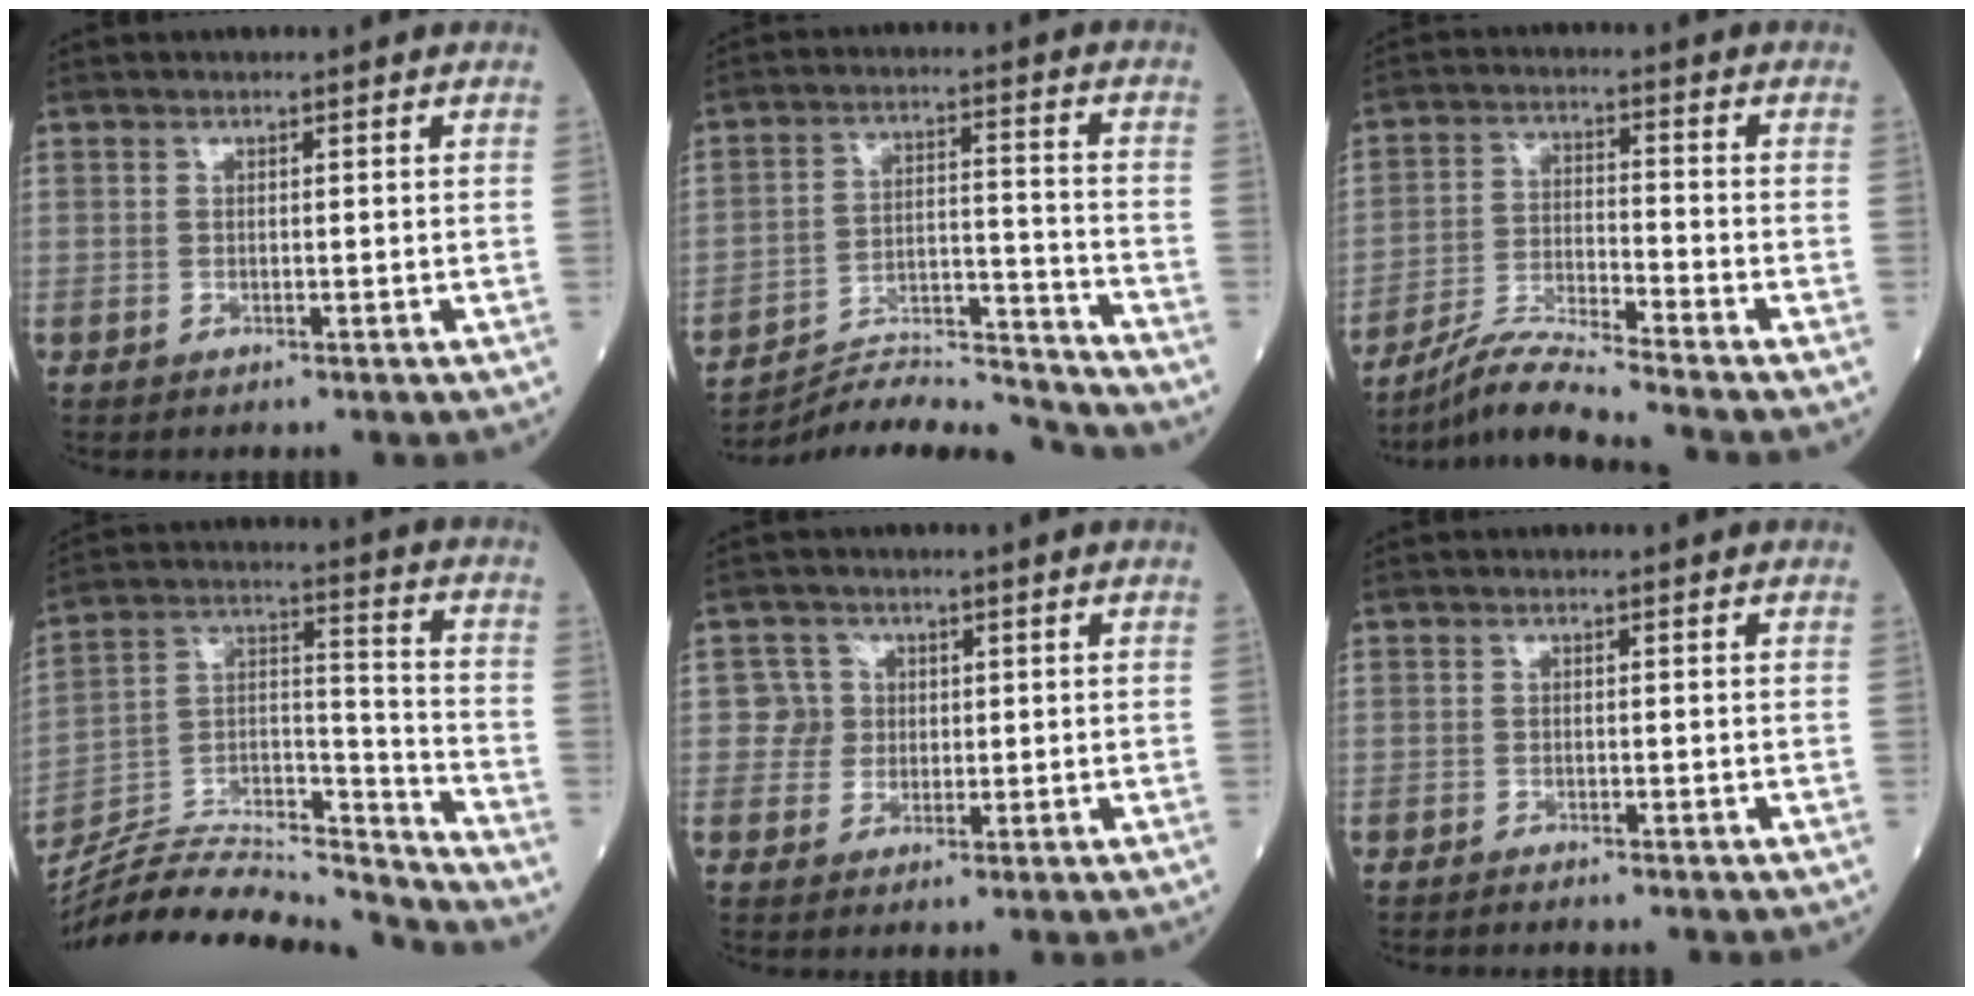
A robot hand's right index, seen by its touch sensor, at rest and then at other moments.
{"total": 14.1, "force": [-14.0, -1.4, 1.0], "torque": [-0.024, 0.024, -0.232]}
{"total": 8.2, "force": [-7.5, -1.9, 2.8], "torque": [-0.062, -0.017, -0.140]}
{"total": 22.1, "force": [-21.2, 1.4, 6.1], "torque": [-0.129, 0.027, -0.353]}
{"total": 3.2, "force": [0.5, 3.2, 0.0], "torque": [0.012, 0.006, 0.006]}
{"total": 1.6, "force": [-1.5, -0.1, 0.5], "torque": [-0.008, 0.000, -0.019]}